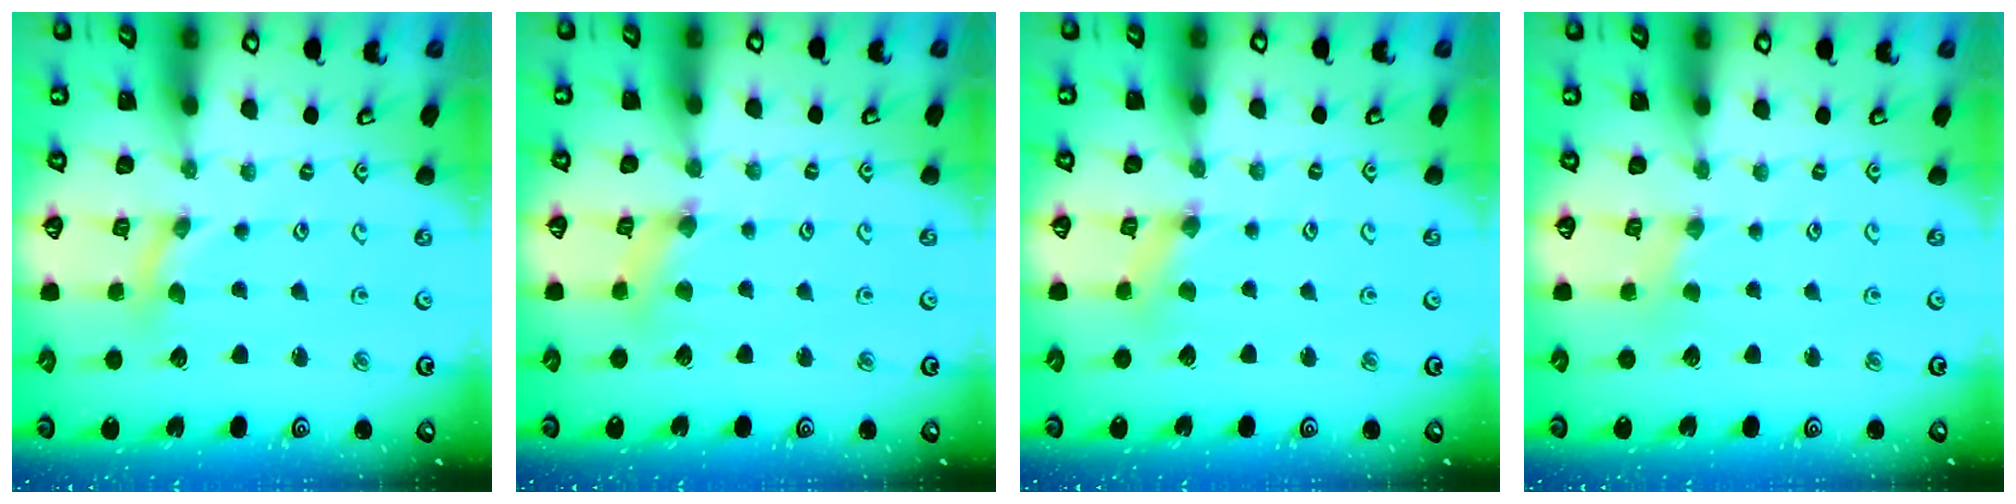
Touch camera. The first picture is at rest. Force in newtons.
{"total": 2.3, "press": 2.3, "slide": 0.3}
{"total": 1.0, "press": 1.0, "slide": 0.3}
{"total": 0.0}